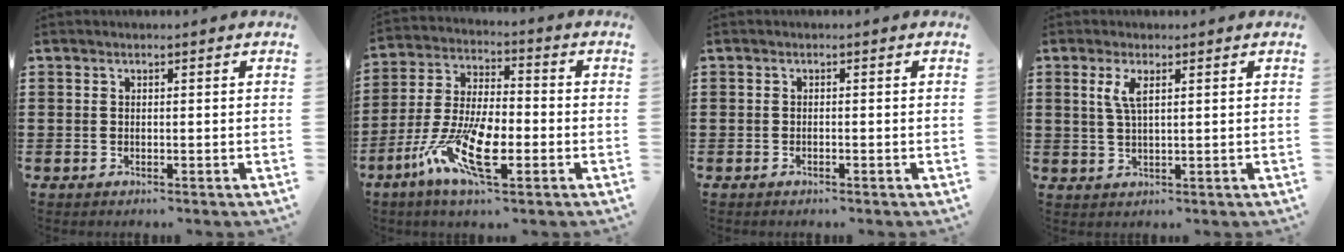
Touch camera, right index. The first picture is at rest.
{"total": 11.5, "force": [-5.0, 4.0, 9.5], "torque": [-0.222, -0.007, -0.099]}
{"total": 0.5, "force": [-0.5, 0.0, 0.2], "torque": [-0.007, -0.003, -0.008]}
{"total": 3.4, "force": [1.3, 1.0, 2.9], "torque": [-0.063, 0.006, 0.021]}